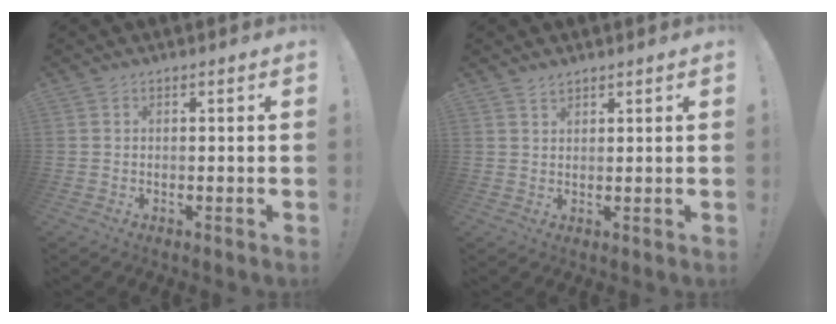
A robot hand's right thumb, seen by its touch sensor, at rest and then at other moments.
{"total": 1.9, "force": [1.7, 0.7, 0.5], "torque": [0.003, -0.014, 0.030]}